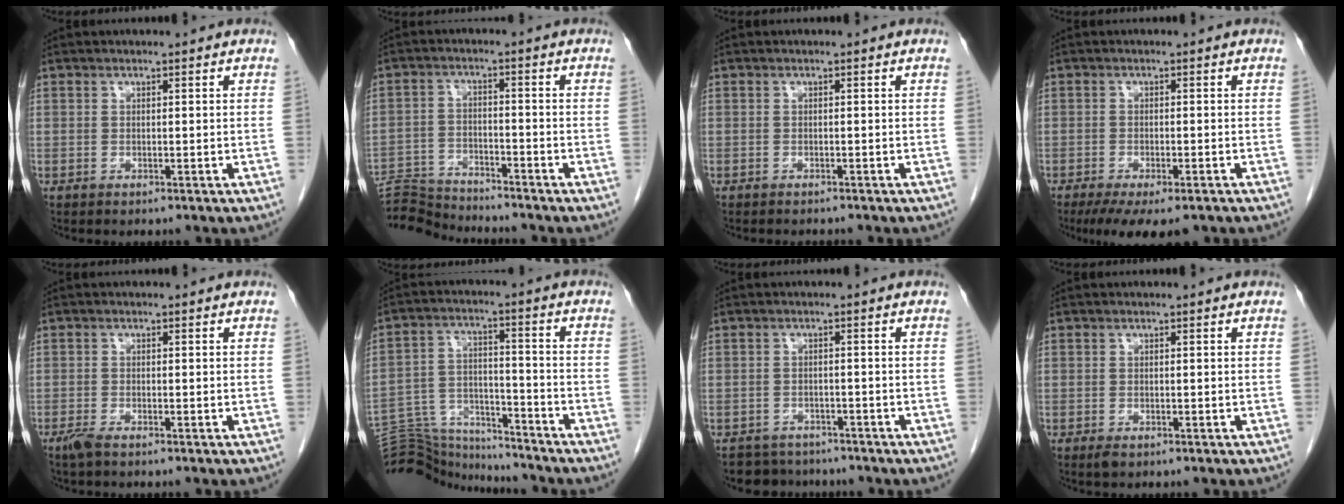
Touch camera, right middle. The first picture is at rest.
{"total": 8.1, "force": [-8.1, 0.1, 0.1], "torque": [-0.009, -0.004, -0.147]}
{"total": 1.4, "force": [-1.3, 0.2, 0.3], "torque": [-0.009, -0.005, -0.015]}
{"total": 8.7, "force": [-6.4, 2.5, 5.3], "torque": [-0.075, -0.014, -0.095]}
{"total": 1.7, "force": [-1.3, 0.3, 1.0], "torque": [-0.029, -0.005, -0.025]}
{"total": 14.4, "force": [-14.2, 1.7, 1.6], "torque": [-0.037, 0.030, -0.232]}
{"total": 5.0, "force": [-4.4, 2.3, -0.2], "torque": [0.008, 0.006, -0.064]}
{"total": 1.0, "force": [-0.6, 0.4, 0.6], "torque": [-0.013, -0.001, -0.006]}